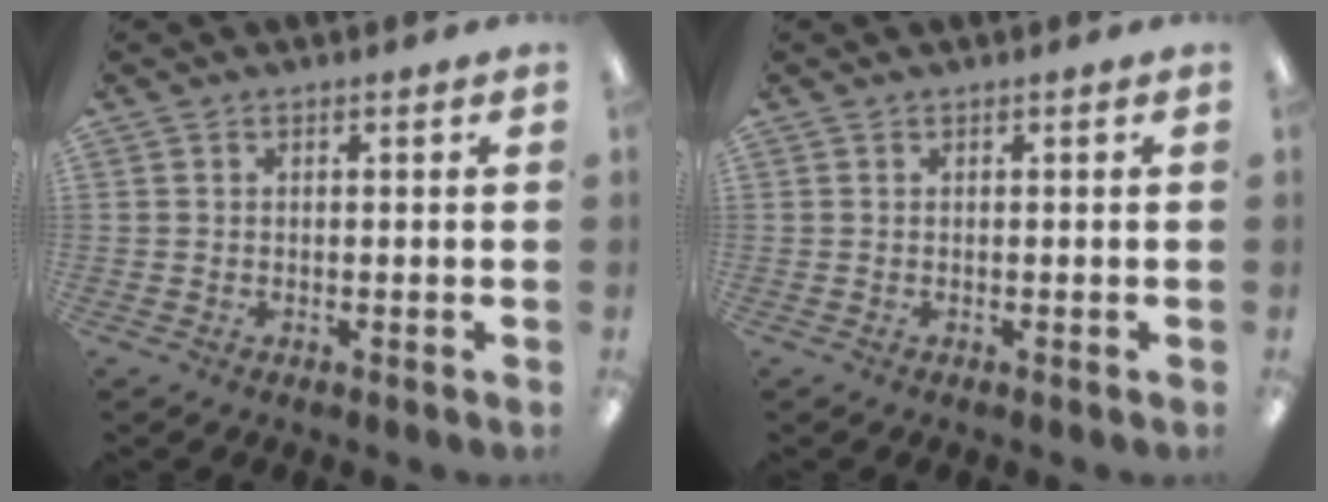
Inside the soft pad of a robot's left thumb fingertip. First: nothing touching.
{"total": 0.0}